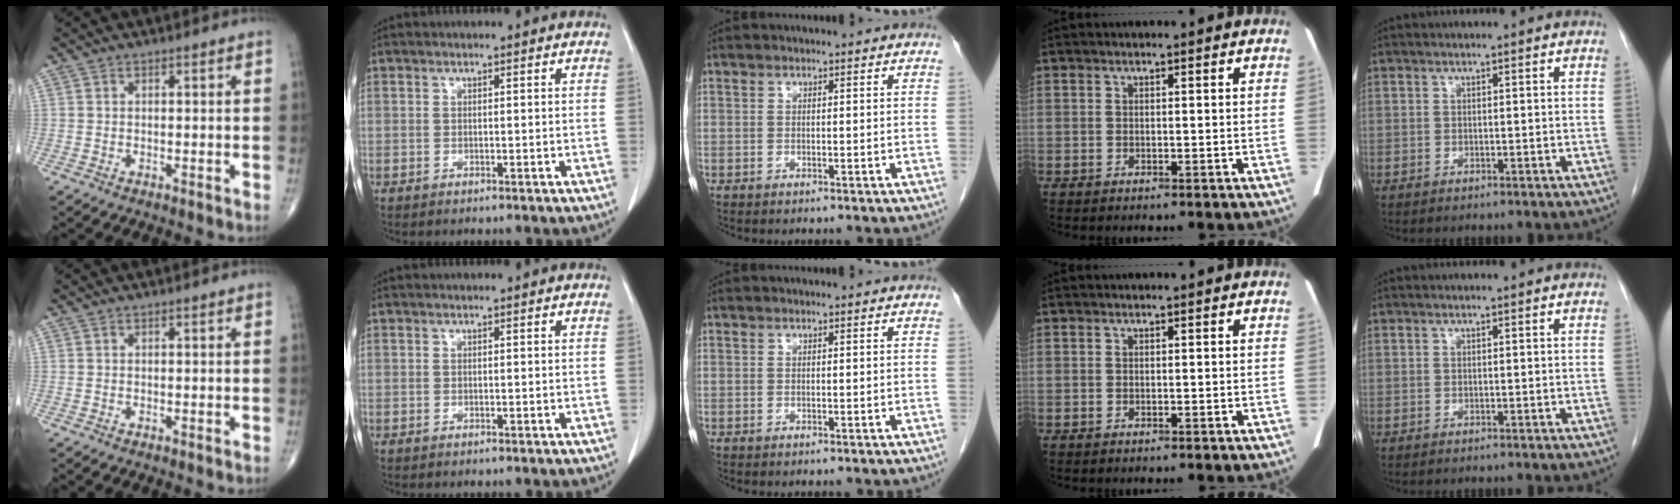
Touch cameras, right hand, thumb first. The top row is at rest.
{}